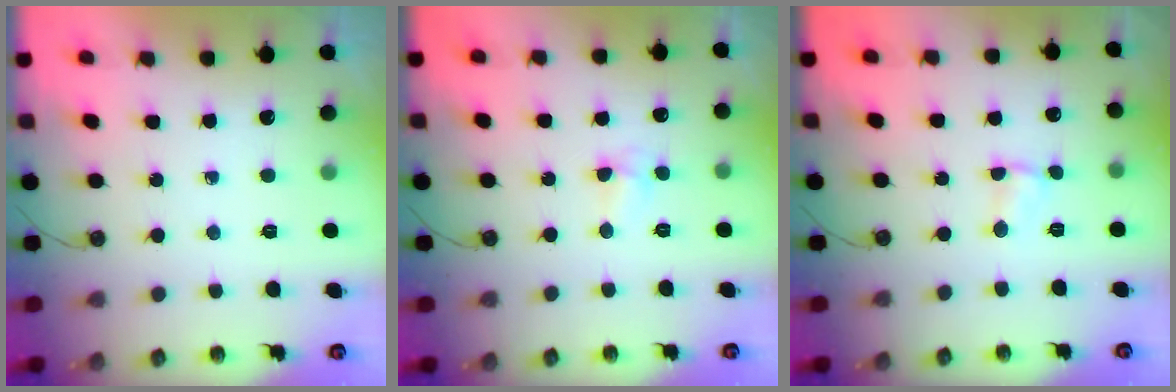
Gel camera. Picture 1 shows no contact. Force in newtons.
{"total": 5.0, "press": 5.0, "slide": 0.6}
{"total": 1.5, "press": 1.5, "slide": 0.1}